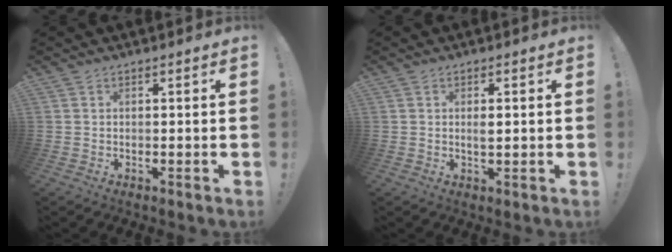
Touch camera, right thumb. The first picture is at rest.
{"total": 2.0, "force": [0.1, 0.8, 1.8], "torque": [-0.026, -0.003, -0.001]}